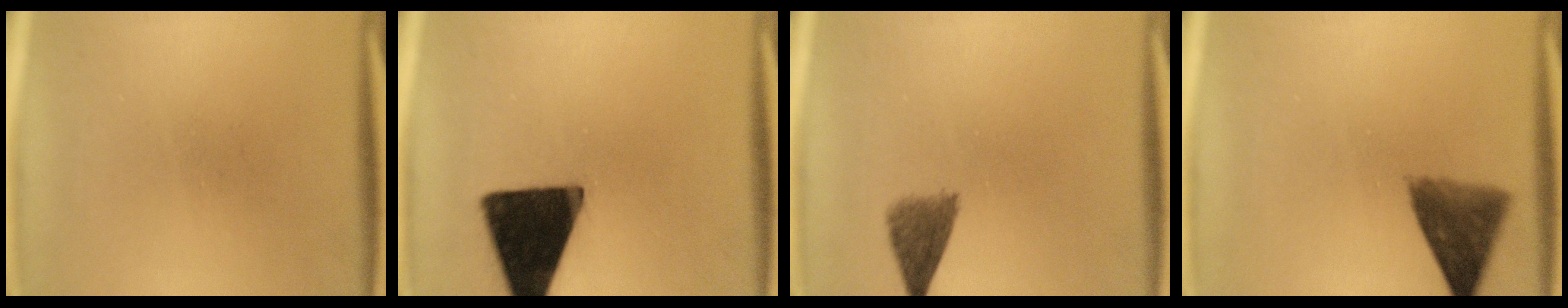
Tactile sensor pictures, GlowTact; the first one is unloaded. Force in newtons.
{"total": 18.3}
{"total": 4.0}
{"total": 7.4}